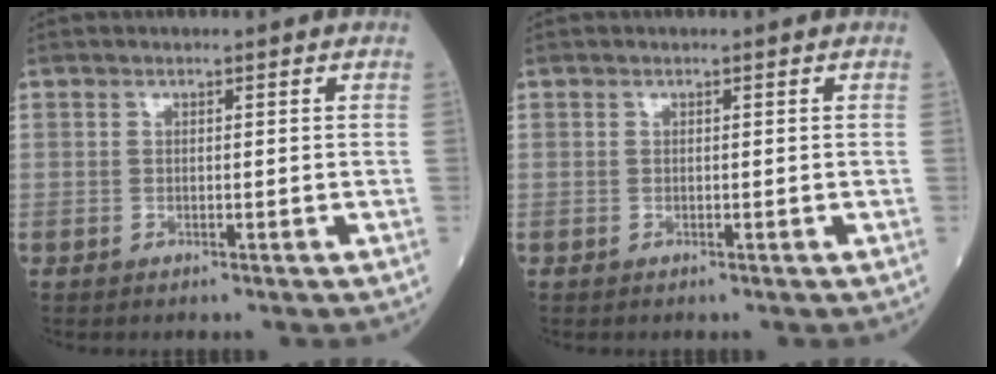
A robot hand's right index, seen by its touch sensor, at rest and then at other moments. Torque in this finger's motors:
{"motor_torque": [0.04, 0.00, -0.02, 0.00]}